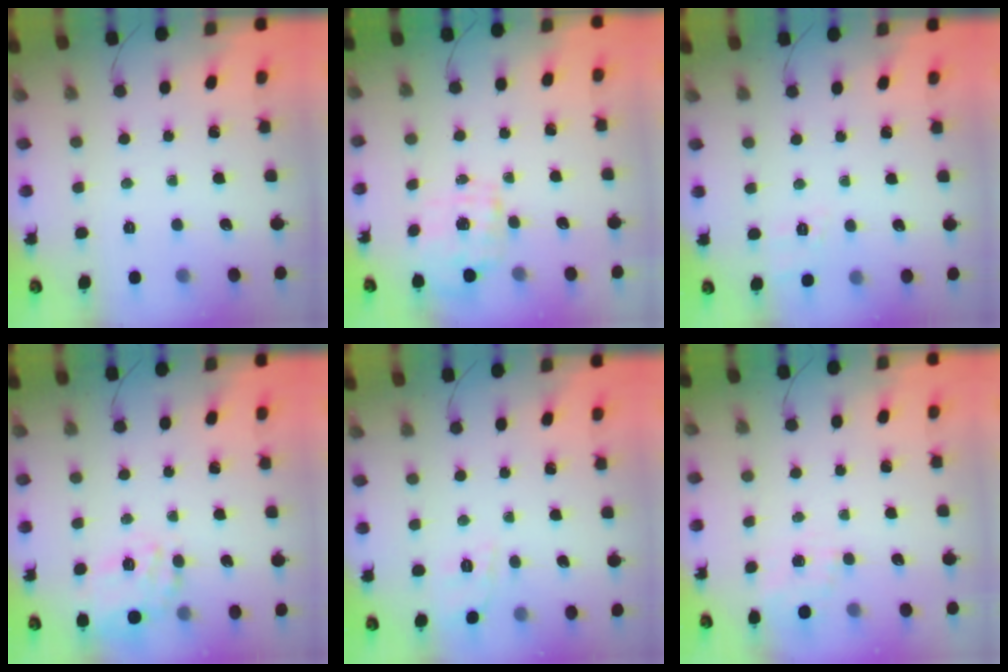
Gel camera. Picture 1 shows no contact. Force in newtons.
{"total": 1.7, "press": 1.6, "slide": 0.6}
{"total": 2.3, "press": 1.3, "slide": 1.9}
{"total": 17.0, "press": 16.8, "slide": 2.4}
{"total": 7.9, "press": 7.6, "slide": 2.0}
{"total": 5.1, "press": 4.8, "slide": 1.5}